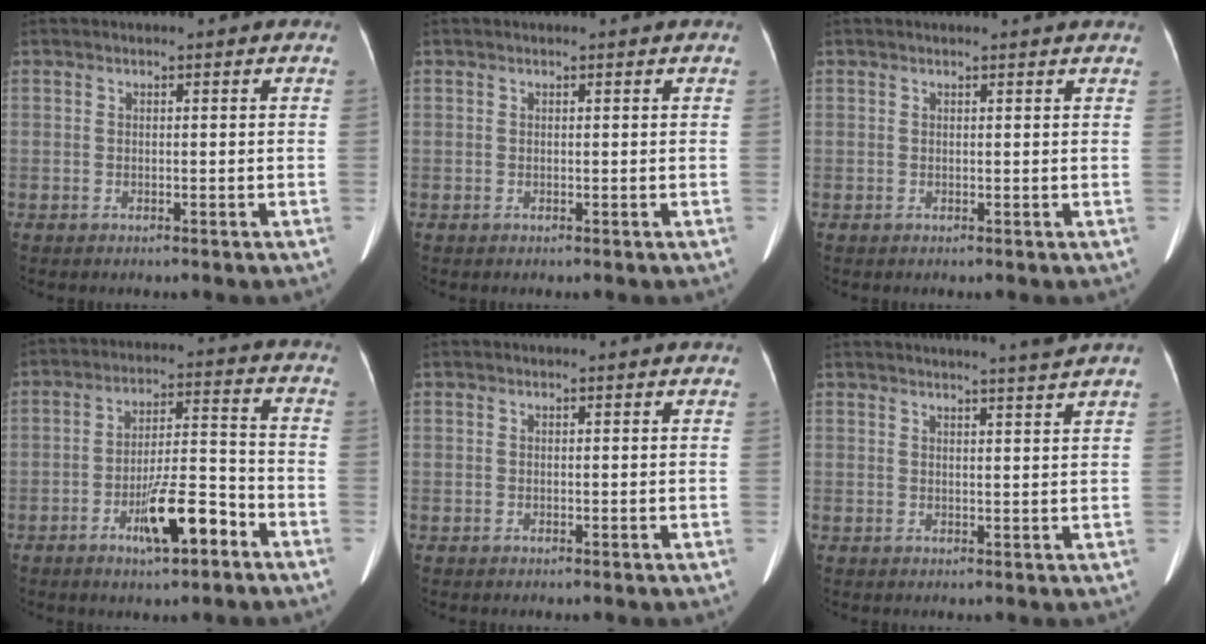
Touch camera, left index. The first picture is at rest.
{"total": 0.0}
{"total": 2.4, "force": [2.3, -0.2, 0.6], "torque": [-0.012, 0.005, 0.019]}
{"total": 9.7, "force": [-5.2, 2.0, 7.9], "torque": [-0.140, 0.007, -0.084]}
{"total": 1.0, "force": [0.9, -0.1, 0.2], "torque": [-0.009, 0.003, 0.010]}
{"total": 5.6, "force": [5.0, -1.6, 1.9], "torque": [-0.028, -0.007, 0.058]}